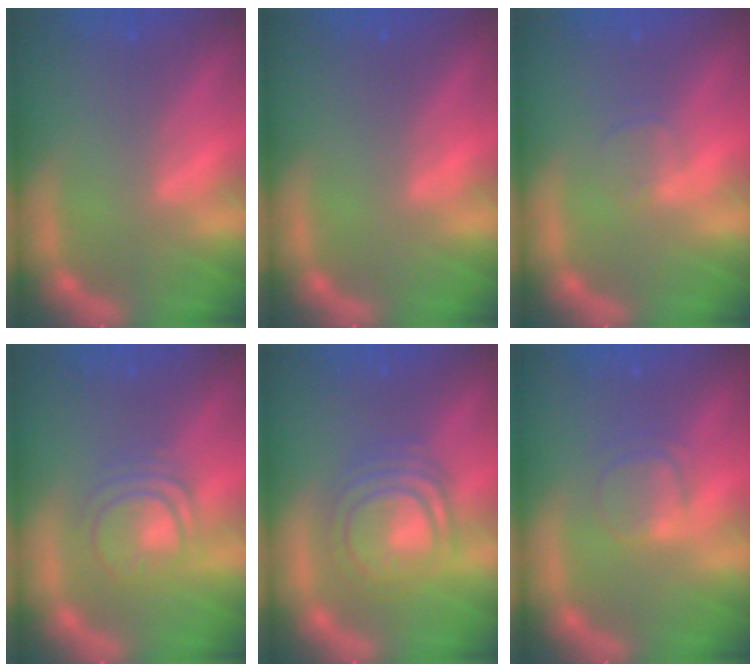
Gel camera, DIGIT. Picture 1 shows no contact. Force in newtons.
{"total": 0.0}
{"total": 1.4}
{"total": 5.0}
{"total": 7.6}
{"total": 3.0}